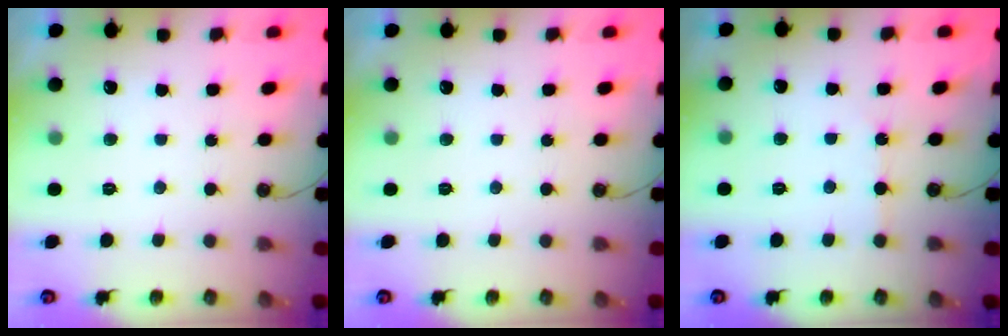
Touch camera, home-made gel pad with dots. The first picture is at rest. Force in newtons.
{"total": 0.0}
{"total": 2.8, "press": 2.8, "slide": 0.4}